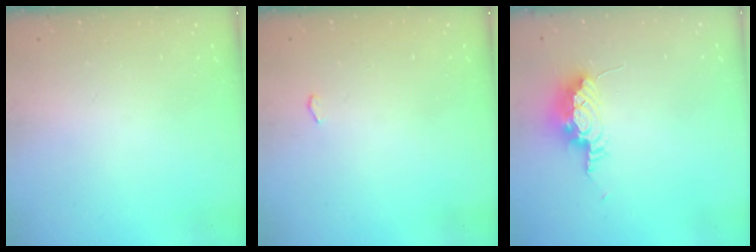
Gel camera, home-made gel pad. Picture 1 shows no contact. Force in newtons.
{"total": 2.6, "press": 2.0, "slide": 1.7}
{"total": 15.3, "press": 10.5, "slide": 11.1}